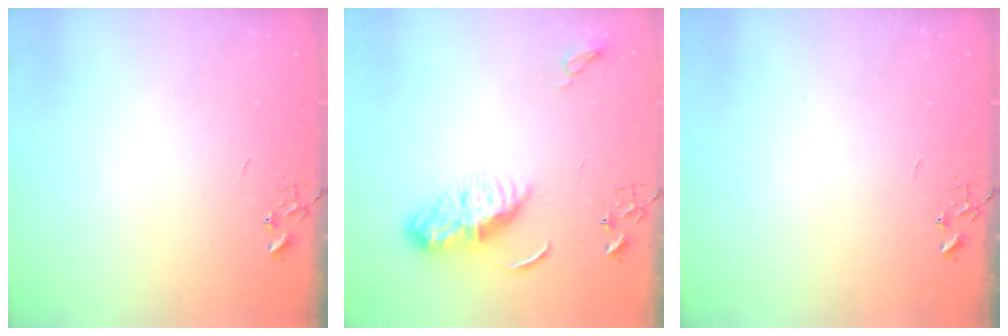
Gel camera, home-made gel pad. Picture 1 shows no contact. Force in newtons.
{"total": 8.5, "press": 8.5, "slide": 0.3}
{"total": 0.0}